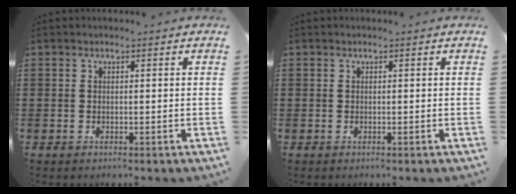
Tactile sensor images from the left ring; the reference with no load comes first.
{"total": 0.0}